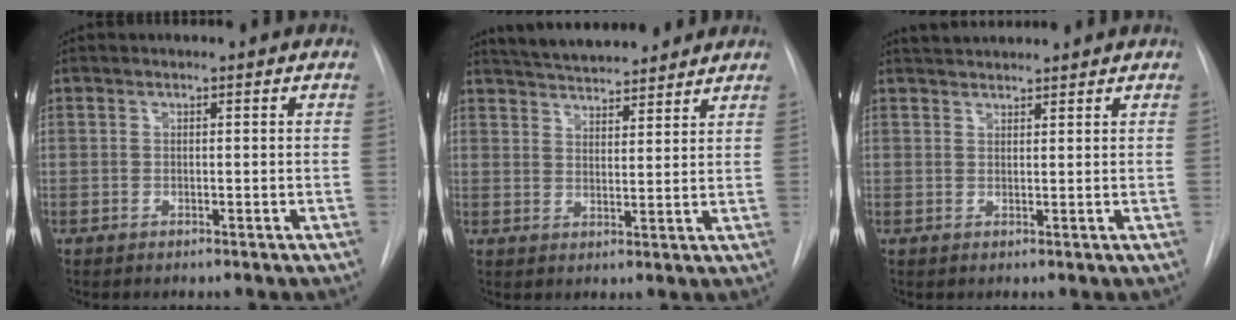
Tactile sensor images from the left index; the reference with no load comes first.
{"total": 13.4, "force": [12.1, 2.7, 5.0], "torque": [-0.075, 0.024, 0.178]}
{"total": 4.8, "force": [4.6, 0.6, 1.2], "torque": [-0.021, 0.039, 0.072]}